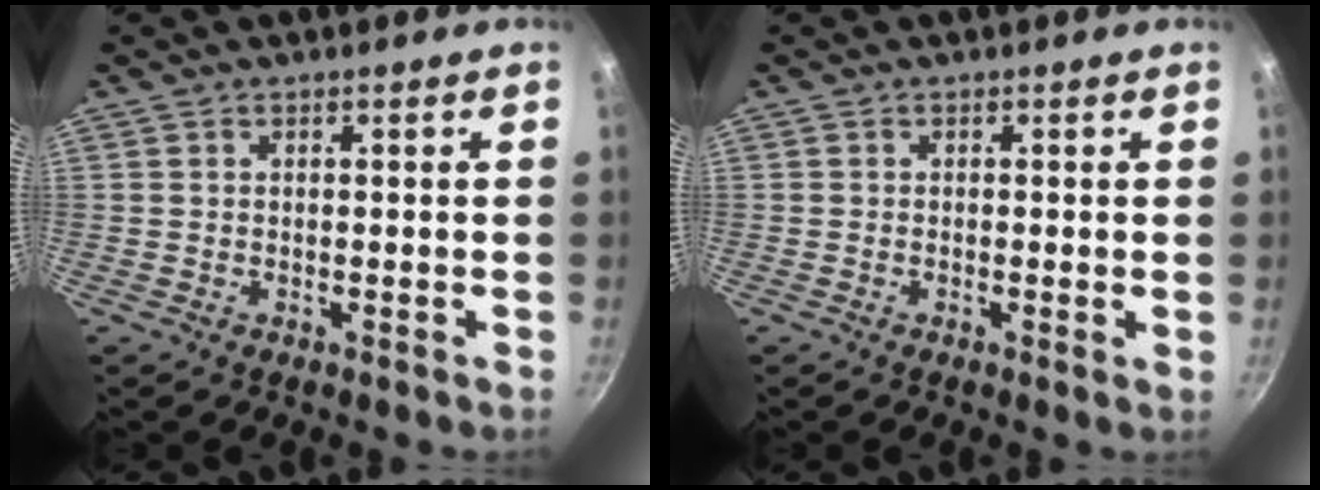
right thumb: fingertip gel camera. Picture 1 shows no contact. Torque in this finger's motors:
{"motor_torque": [-0.34, 0.14, 0.25, -0.04, -0.05]}